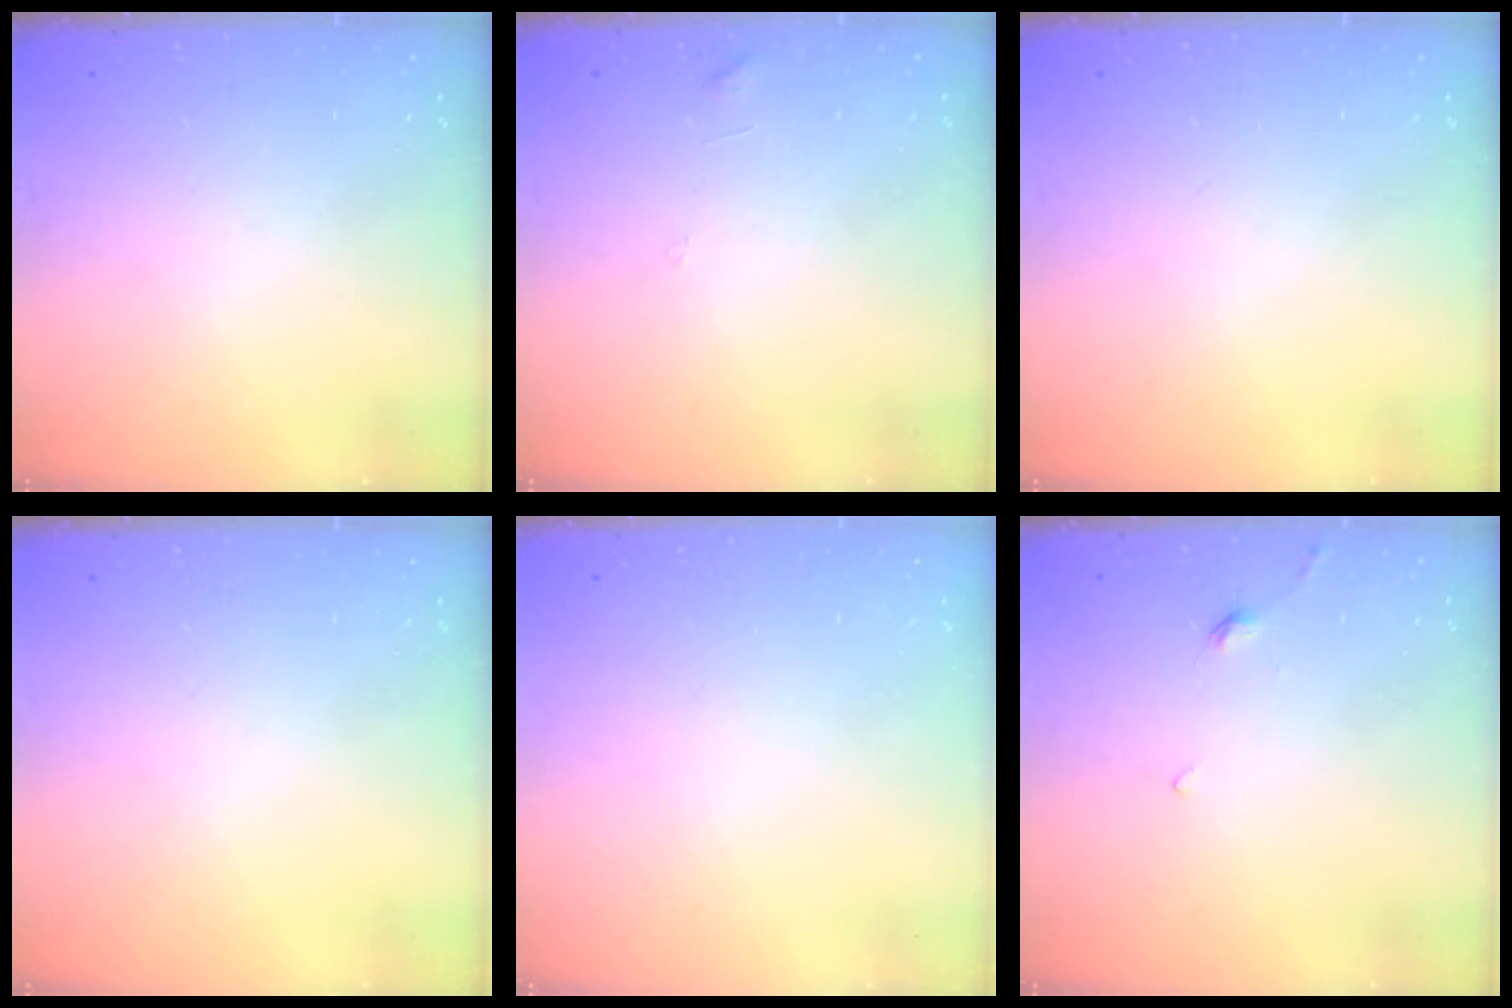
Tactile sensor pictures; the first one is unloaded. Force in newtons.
{"total": 3.4, "press": 3.4, "slide": 0.3}
{"total": 0.0}
{"total": 0.0}
{"total": 1.9, "press": 1.9, "slide": 0.1}
{"total": 1.7, "press": 1.6, "slide": 0.5}